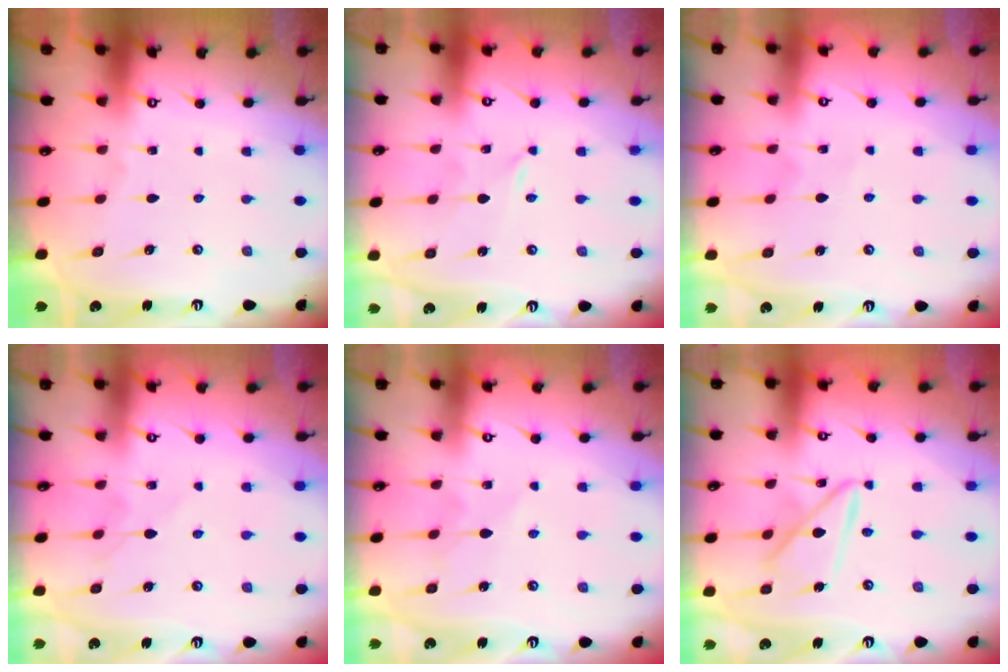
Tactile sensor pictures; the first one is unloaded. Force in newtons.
{"total": 0.0}
{"total": 2.8, "press": 2.7, "slide": 0.3}
{"total": 4.4, "press": 4.3, "slide": 0.5}
{"total": 5.2, "press": 5.1, "slide": 0.5}
{"total": 12.1, "press": 12.1, "slide": 1.1}